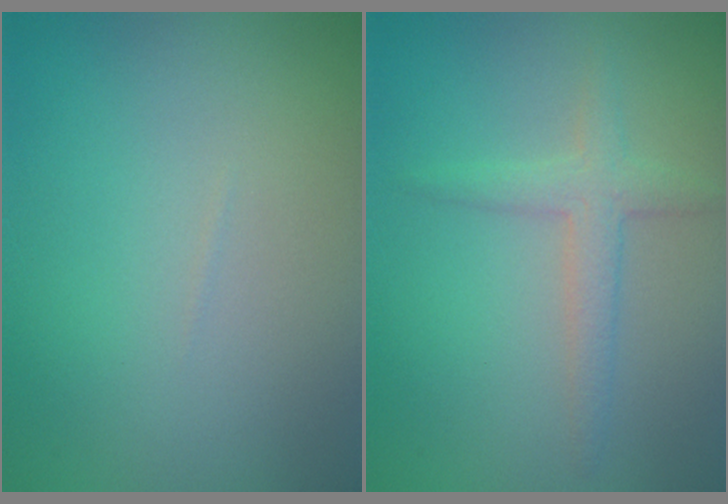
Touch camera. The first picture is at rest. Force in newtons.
{"total": 2.2, "press": 2.2, "slide": 0.0}